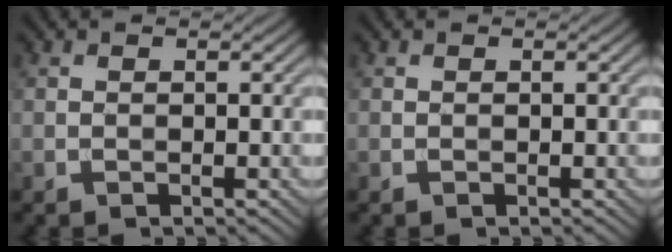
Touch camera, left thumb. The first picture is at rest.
{"total": 0.0}